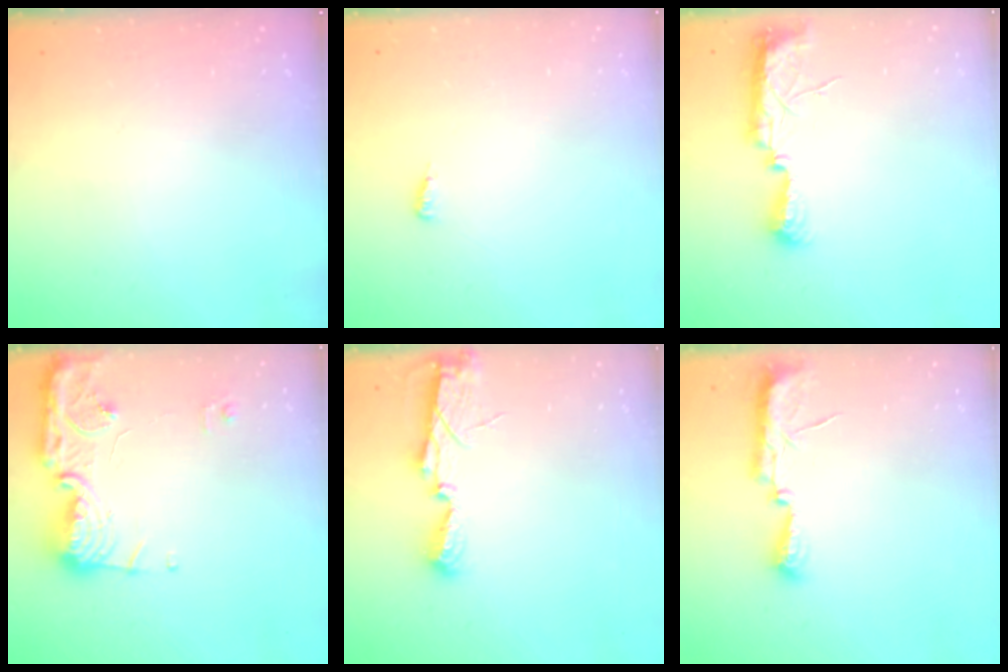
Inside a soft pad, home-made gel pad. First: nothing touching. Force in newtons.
{"total": 3.7, "press": 3.7, "slide": 0.5}
{"total": 10.0, "press": 8.9, "slide": 4.5}
{"total": 15.0, "press": 14.9, "slide": 0.8}
{"total": 6.3, "press": 6.2, "slide": 0.4}
{"total": 8.8, "press": 8.2, "slide": 3.2}